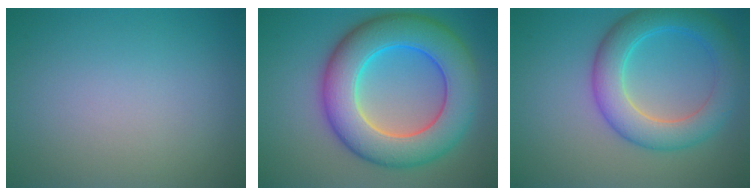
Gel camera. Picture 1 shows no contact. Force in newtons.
{"total": 10.6, "press": 10.6, "slide": 0.1}
{"total": 6.0, "press": 6.0, "slide": 0.1}